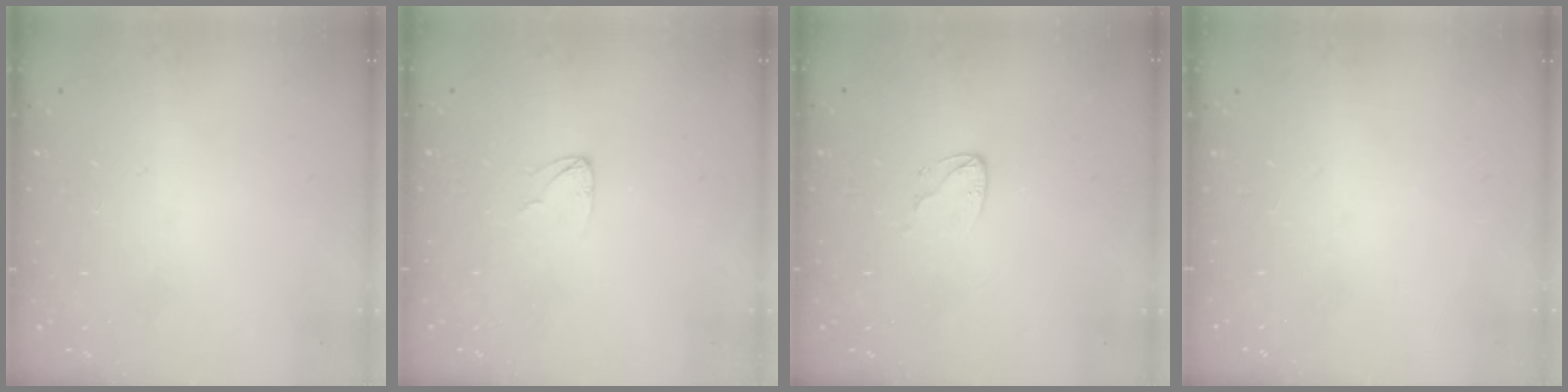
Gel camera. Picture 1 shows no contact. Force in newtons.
{"total": 2.3, "press": 2.3, "slide": 0.1}
{"total": 3.7, "press": 3.7, "slide": 0.3}
{"total": 0.0}